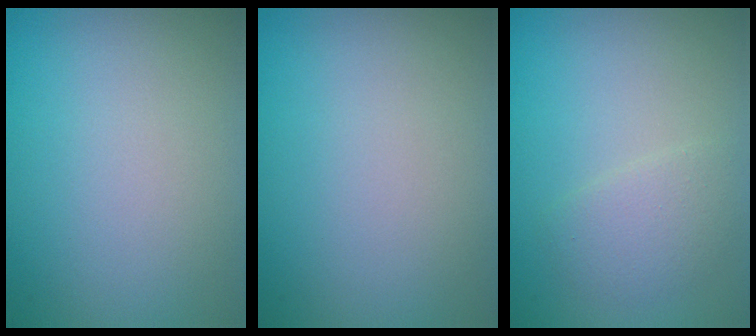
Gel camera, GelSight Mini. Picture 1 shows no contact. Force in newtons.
{"total": 0.0}
{"total": 2.0, "press": 2.0, "slide": 0.1}